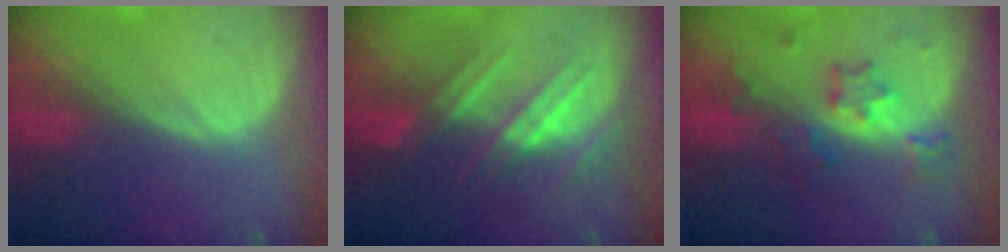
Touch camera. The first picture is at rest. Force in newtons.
{"total": 7.8, "press": 7.2, "slide": 2.9}
{"total": 5.9, "press": 5.8, "slide": 1.0}